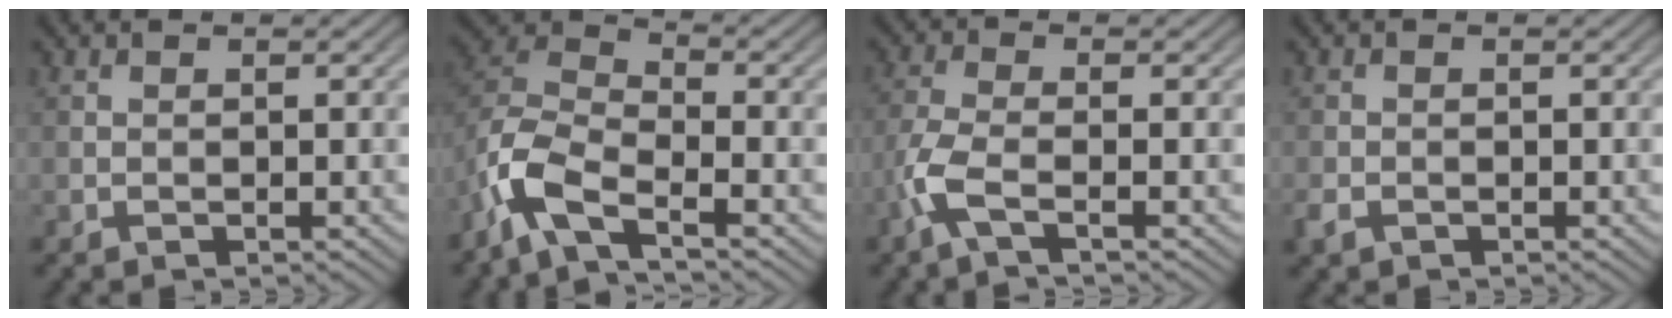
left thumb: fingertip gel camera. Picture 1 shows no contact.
{"total": 7.7, "force": [-4.6, 2.9, 5.5], "torque": [-0.126, 0.001, -0.113]}
{"total": 4.5, "force": [-2.2, 1.2, 3.8], "torque": [-0.095, -0.001, -0.061]}
{"total": 1.6, "force": [-0.9, 1.0, 0.7], "torque": [-0.020, -0.005, -0.021]}